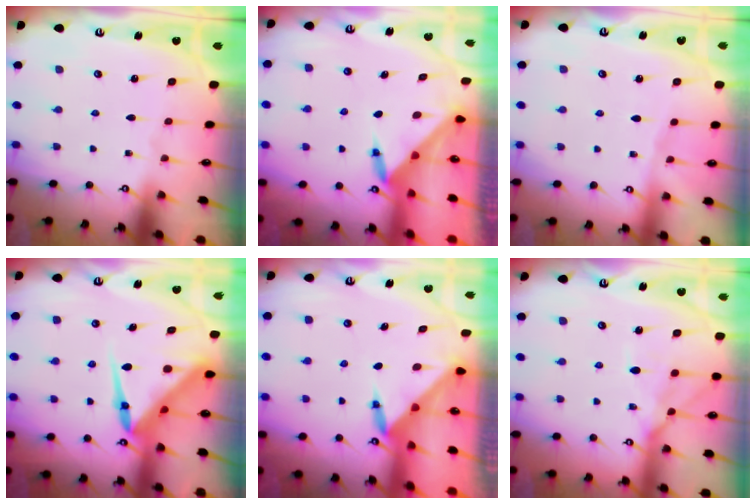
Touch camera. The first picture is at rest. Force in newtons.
{"total": 3.6, "press": 3.6, "slide": 0.3}
{"total": 3.0, "press": 2.9, "slide": 0.6}
{"total": 10.8, "press": 10.8, "slide": 1.1}
{"total": 3.4, "press": 3.4, "slide": 0.4}
{"total": 12.0, "press": 12.0, "slide": 1.0}